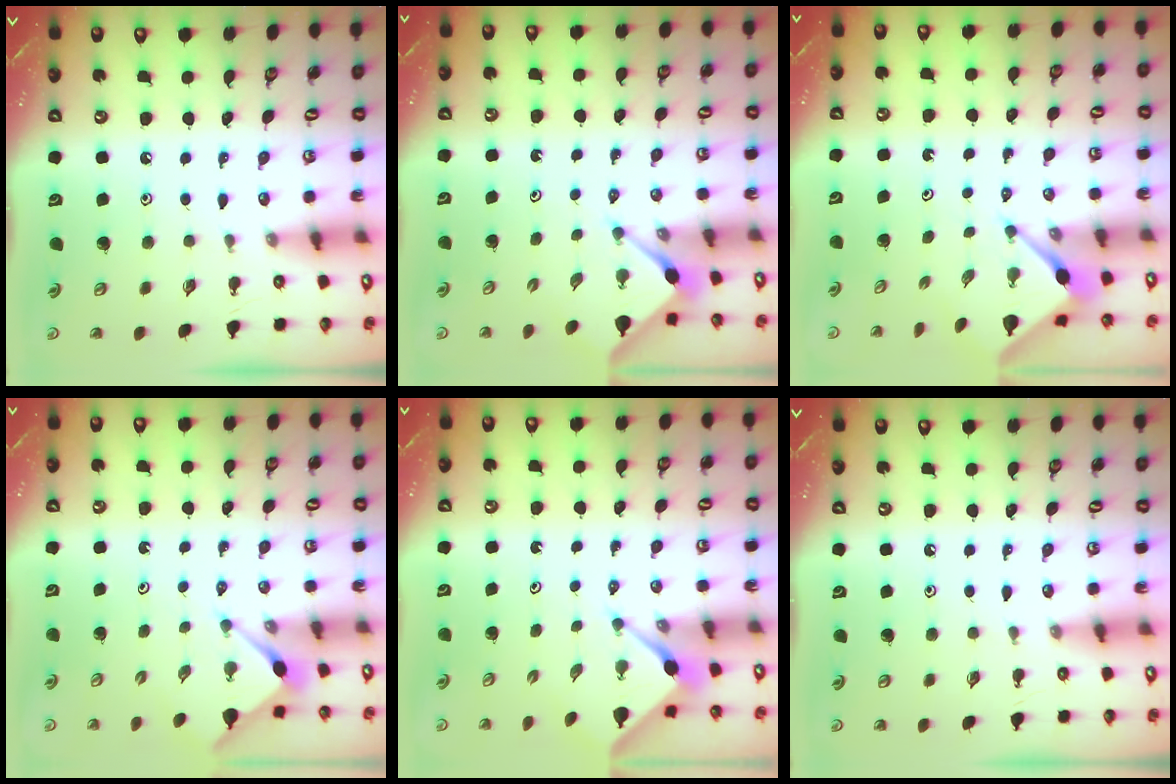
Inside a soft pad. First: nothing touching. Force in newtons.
{"total": 3.1, "press": 3.1, "slide": 0.3}
{"total": 3.0, "press": 3.0, "slide": 0.2}
{"total": 2.8, "press": 2.8, "slide": 0.3}
{"total": 2.4, "press": 2.4, "slide": 0.3}
{"total": 0.0}